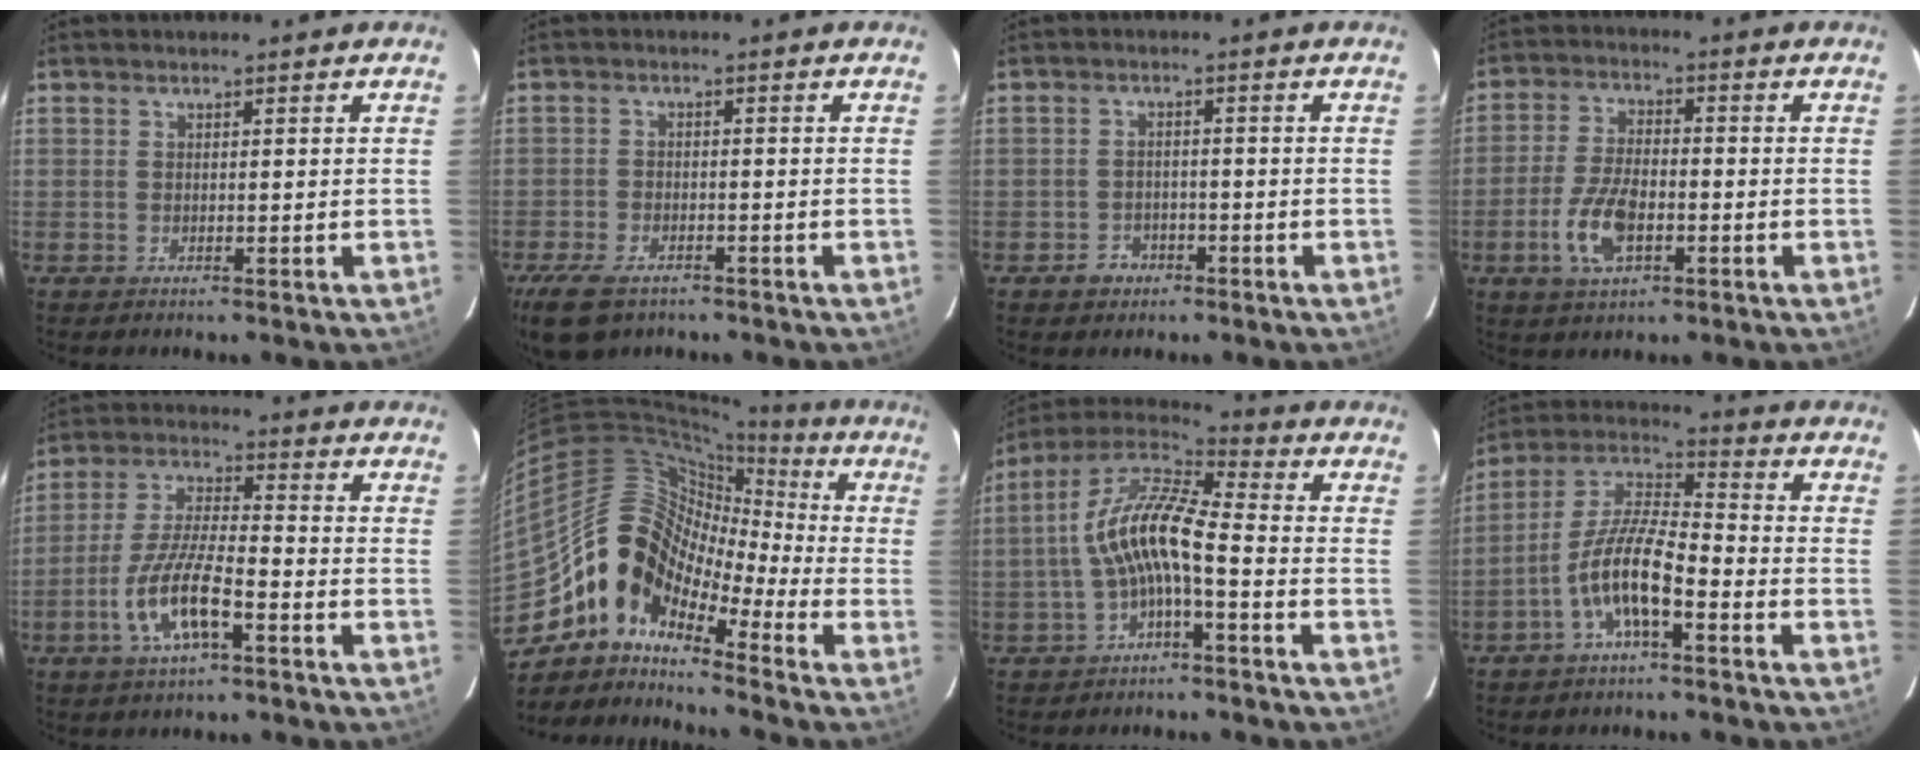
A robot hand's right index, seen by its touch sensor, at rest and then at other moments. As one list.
[{"total": 8.9, "force": [-6.1, 4.5, 4.7], "torque": [-0.122, -0.018, -0.110]}, {"total": 3.8, "force": [-2.3, 2.9, 0.7], "torque": [-0.024, 0.009, -0.032]}, {"total": 9.2, "force": [-3.3, 4.4, 7.4], "torque": [-0.160, -0.001, -0.061]}, {"total": 11.4, "force": [-5.2, 2.9, 9.7], "torque": [-0.204, -0.005, -0.099]}, {"total": 14.4, "force": [-8.4, 8.2, 8.3], "torque": [-0.145, 0.012, -0.184]}, {"total": 11.6, "force": [-2.5, 3.1, 10.9], "torque": [-0.224, 0.017, -0.049]}, {"total": 10.6, "force": [-5.0, 2.6, 9.0], "torque": [-0.189, 0.006, -0.099]}]